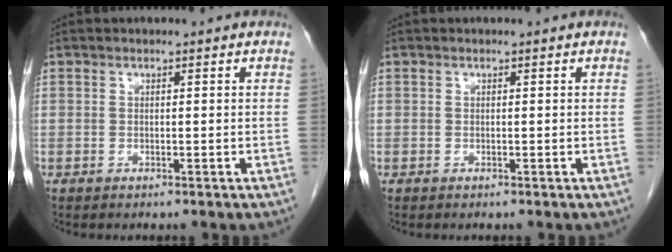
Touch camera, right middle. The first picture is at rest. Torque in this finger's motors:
{"motor_torque": [-0.08, 0.08, 0.00, -0.01]}